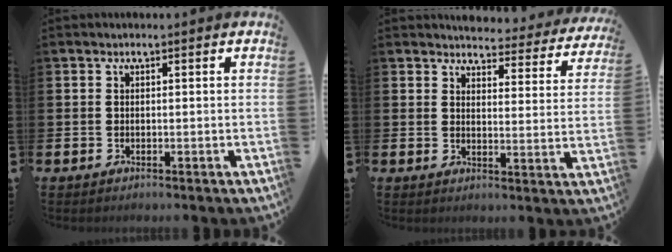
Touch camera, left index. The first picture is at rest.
{"total": 4.0, "force": [3.9, 0.8, 0.3], "torque": [-0.006, -0.038, 0.062]}